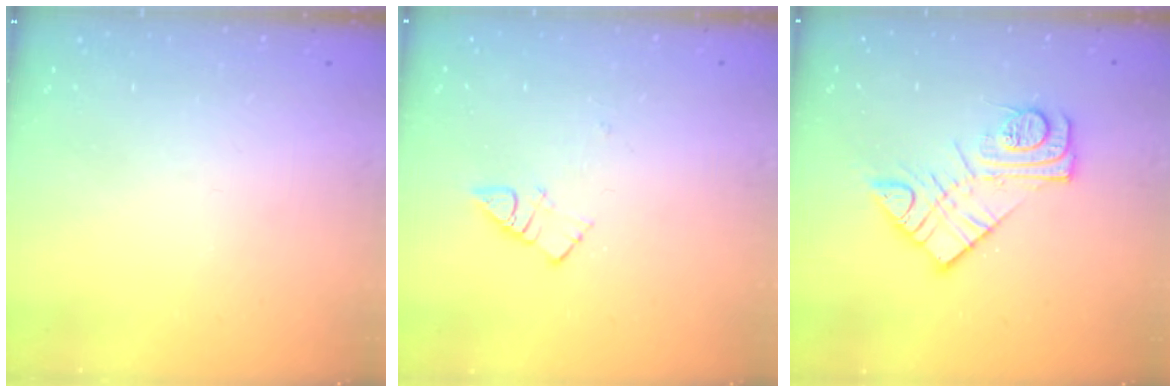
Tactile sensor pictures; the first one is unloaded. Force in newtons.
{"total": 4.8, "press": 4.7, "slide": 0.8}
{"total": 12.3, "press": 12.2, "slide": 0.8}